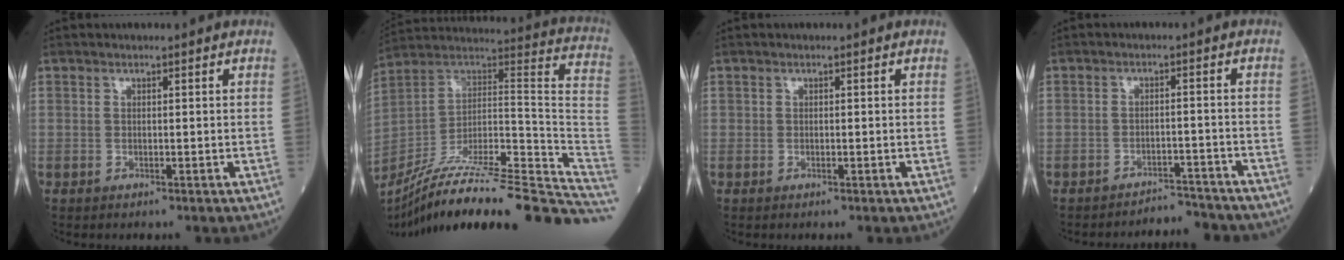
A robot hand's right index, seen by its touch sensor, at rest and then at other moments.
{"total": 33.2, "force": [-27.3, 0.9, 18.8], "torque": [-0.173, -0.009, -0.407]}
{"total": 0.6, "force": [-0.1, 0.2, 0.5], "torque": [-0.009, -0.002, -0.001]}
{"total": 4.8, "force": [-4.7, 0.5, -0.7], "torque": [0.023, 0.012, -0.070]}